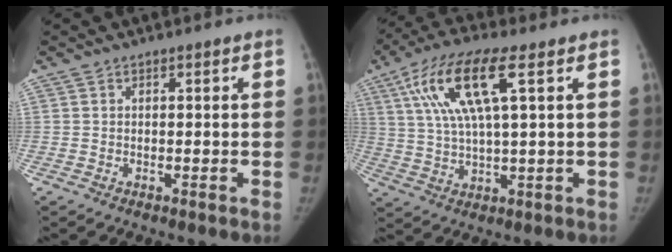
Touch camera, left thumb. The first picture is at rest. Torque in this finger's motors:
{"motor_torque": [0.53, 0.42, 1.36, -1.29, 0.48]}